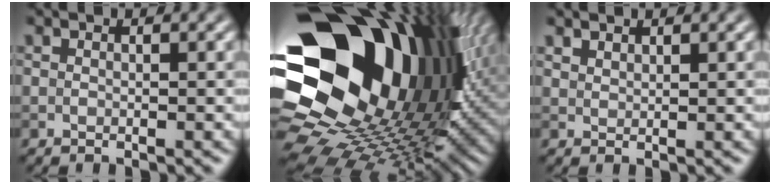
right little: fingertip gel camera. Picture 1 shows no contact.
{"total": 21.9, "force": [4.5, 15.4, 14.9], "torque": [-0.286, -0.034, 0.082]}
{"total": 1.1, "force": [1.1, 0.4, 0.2], "torque": [-0.009, -0.001, 0.025]}